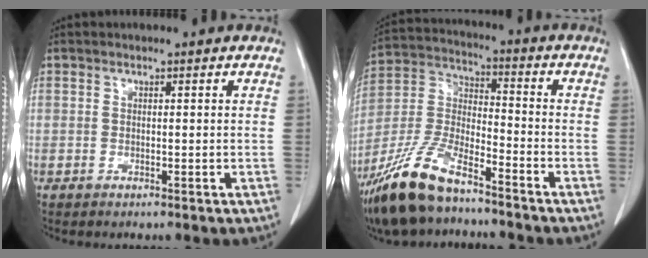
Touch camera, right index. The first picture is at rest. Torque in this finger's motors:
{"motor_torque": [1.11, -1.03, 0.53, 0.12]}